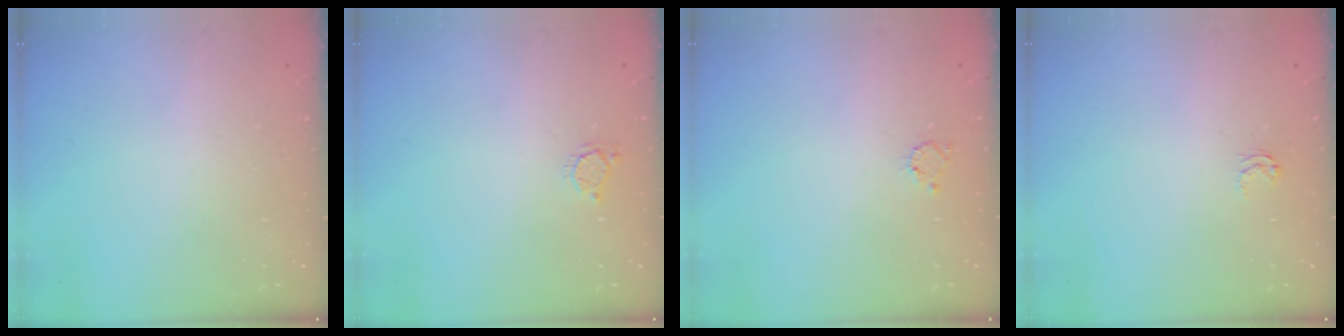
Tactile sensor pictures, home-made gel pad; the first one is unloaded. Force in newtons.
{"total": 3.3, "press": 3.2, "slide": 0.3}
{"total": 2.6, "press": 2.6, "slide": 0.4}
{"total": 2.6, "press": 2.6, "slide": 0.4}